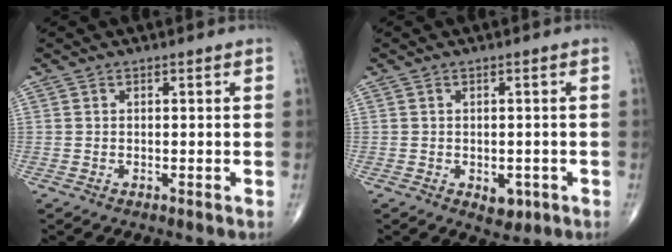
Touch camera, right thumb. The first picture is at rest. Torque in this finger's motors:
{"motor_torque": [3.03, 1.98, 0.05, -0.32, 0.01]}